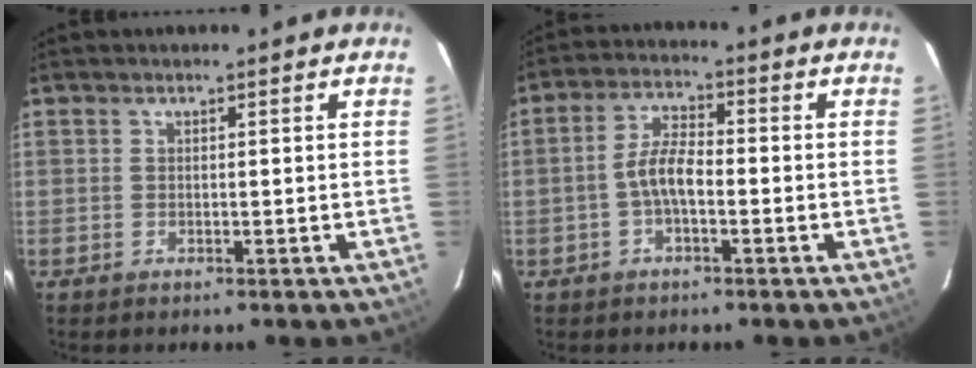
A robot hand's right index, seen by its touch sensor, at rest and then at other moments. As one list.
[{"total": 5.2, "force": [-1.6, 1.9, 4.5], "torque": [-0.094, 0.015, -0.032]}]